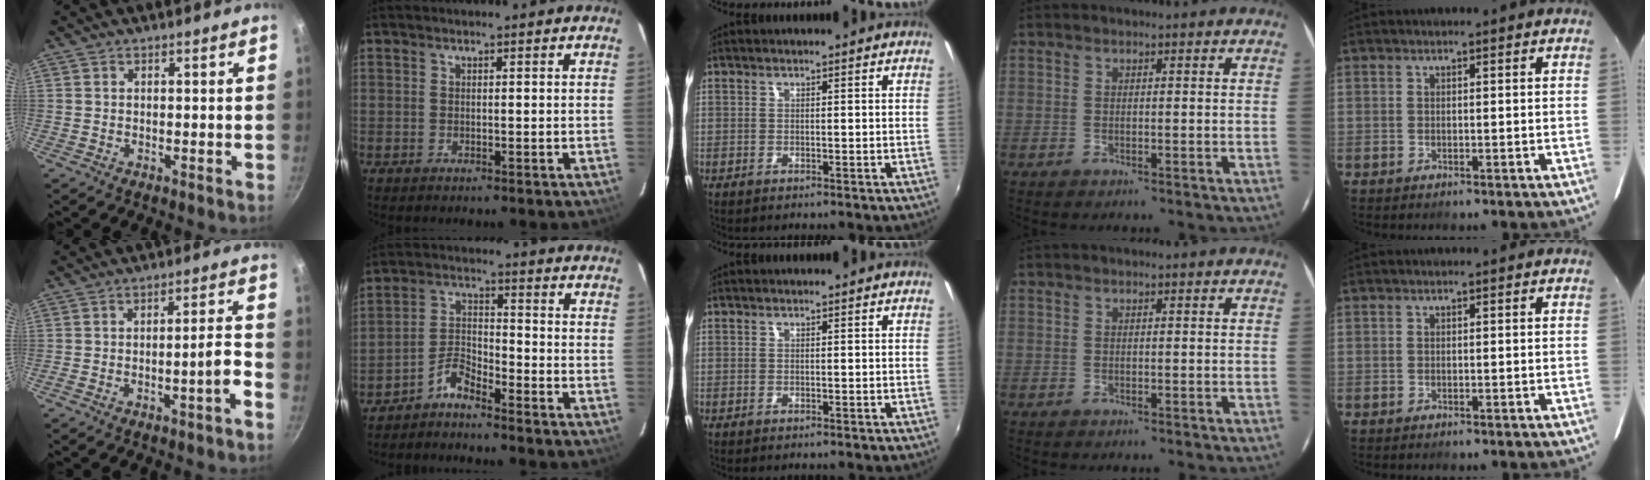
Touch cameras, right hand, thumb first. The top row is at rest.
{"thumb": {"total": 5.2, "force": [-2.7, 0.1, 4.4], "torque": [-0.075, 0.032, -0.034]}, "index": {"total": 4.5, "force": [-4.0, 1.2, 1.7], "torque": [-0.044, 0.019, -0.082]}}